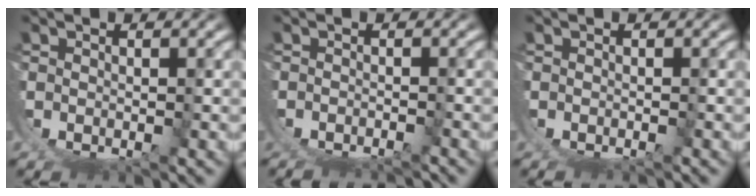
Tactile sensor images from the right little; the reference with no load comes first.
{"total": 4.0, "force": [-3.4, 1.8, 1.1], "torque": [-0.025, -0.014, -0.048]}
{"total": 1.2, "force": [-1.1, 0.2, 0.0], "torque": [0.000, -0.004, -0.016]}